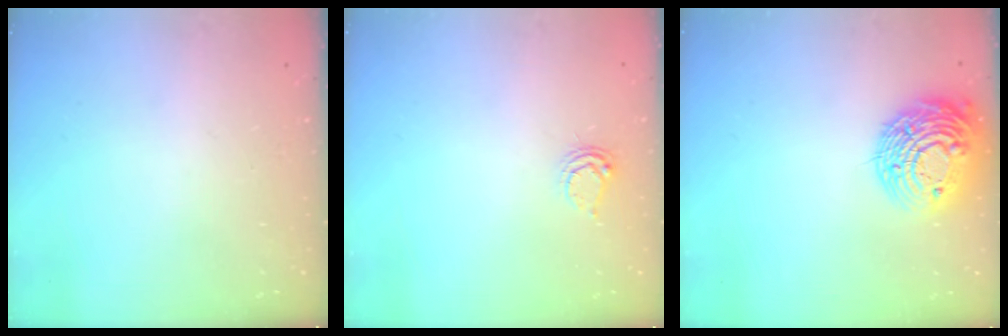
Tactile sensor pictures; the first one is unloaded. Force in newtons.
{"total": 3.5, "press": 3.4, "slide": 0.4}
{"total": 15.3, "press": 15.3, "slide": 1.2}